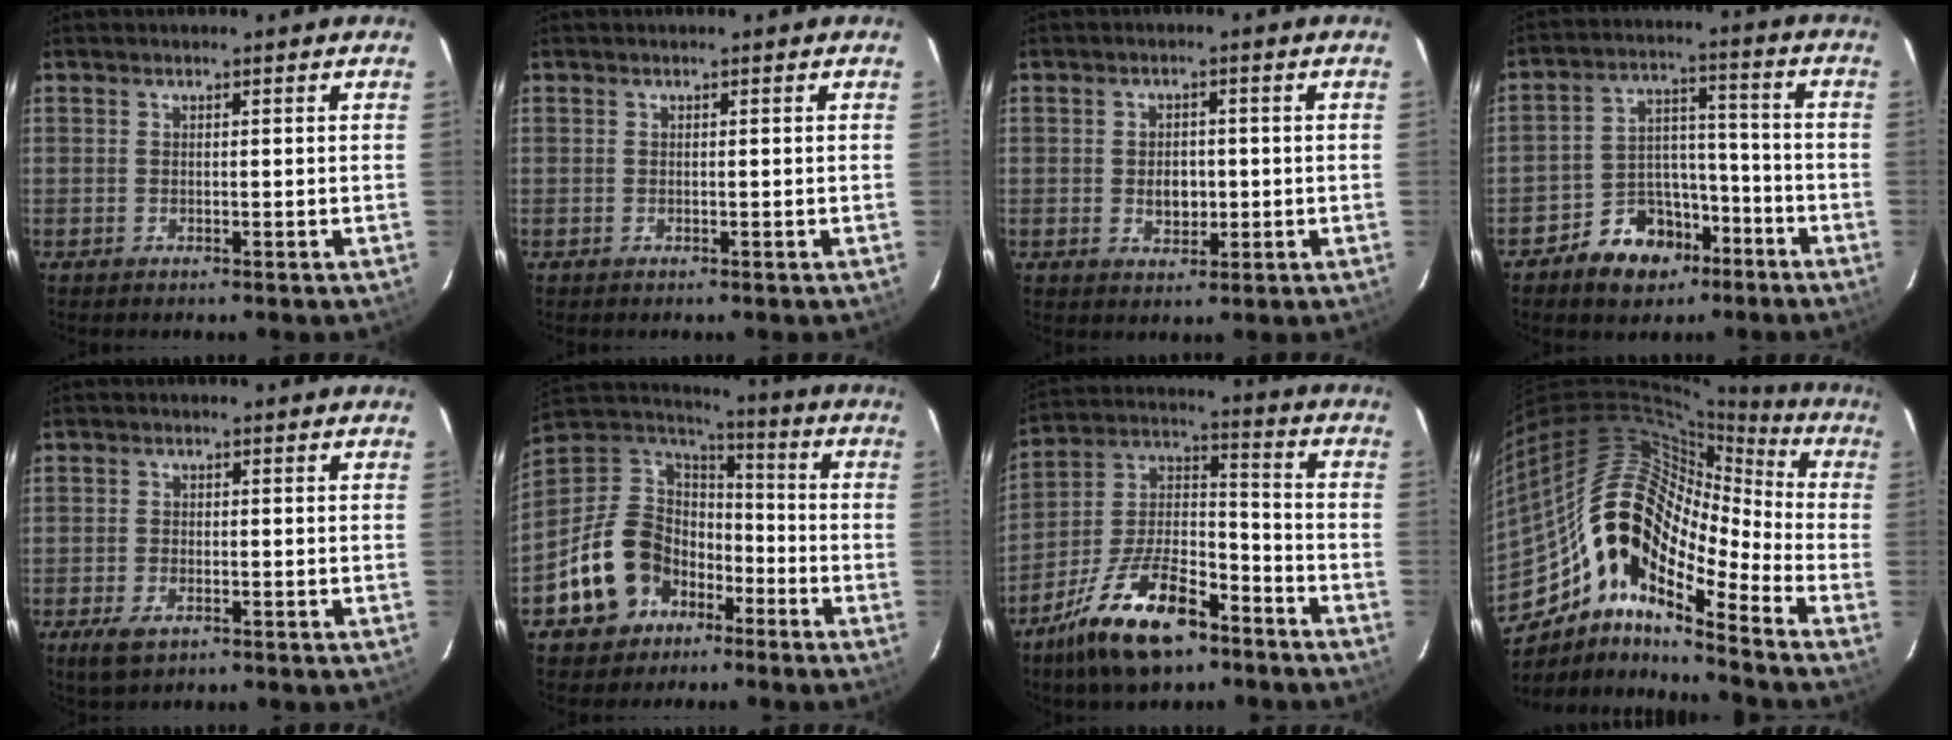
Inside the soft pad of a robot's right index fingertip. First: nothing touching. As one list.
[{"total": 0.0}, {"total": 4.0, "force": [-0.4, 3.0, 2.6], "torque": [-0.044, 0.000, -0.003]}, {"total": 10.8, "force": [-6.9, 7.3, 3.9], "torque": [-0.078, 0.033, -0.097]}, {"total": 4.3, "force": [-2.4, 2.1, 2.8], "torque": [-0.069, -0.010, -0.043]}, {"total": 15.9, "force": [-8.1, 12.4, 5.9], "torque": [-0.158, 0.031, -0.120]}, {"total": 18.8, "force": [-11.9, 7.7, 12.3], "torque": [-0.247, 0.005, -0.208]}, {"total": 19.1, "force": [-9.4, 8.0, 14.6], "torque": [-0.234, -0.011, -0.193]}]